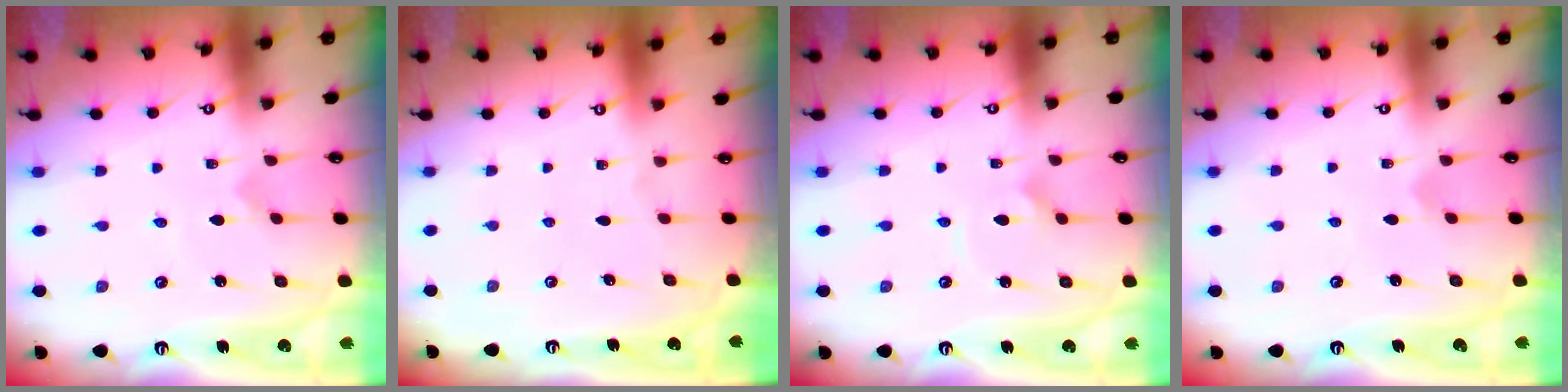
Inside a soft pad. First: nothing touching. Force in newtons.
{"total": 0.0}
{"total": 2.2, "press": 2.2, "slide": 0.1}
{"total": 1.7, "press": 1.6, "slide": 0.1}